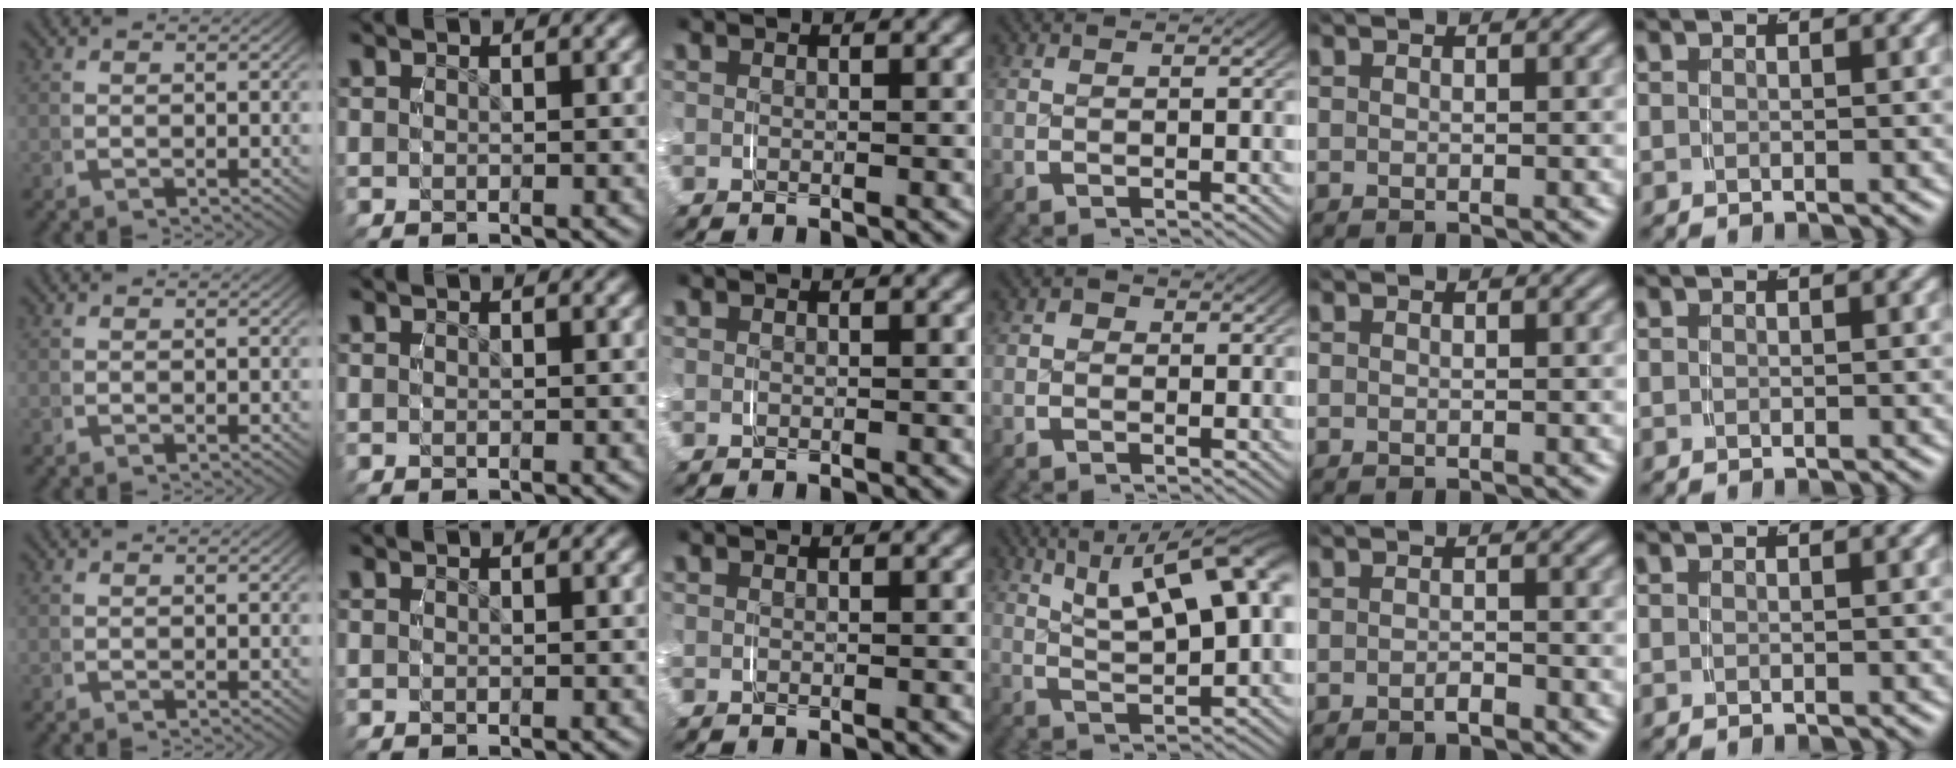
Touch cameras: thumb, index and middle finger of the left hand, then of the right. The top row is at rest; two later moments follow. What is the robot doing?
{"motion": "grasp_and_lifting", "object": "map"}